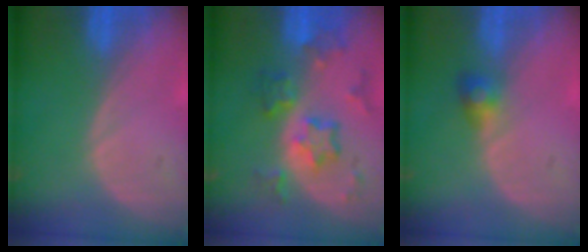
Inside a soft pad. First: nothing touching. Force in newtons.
{"total": 8.2, "press": 7.2, "slide": 3.9}
{"total": 2.5, "press": 2.5, "slide": 0.2}